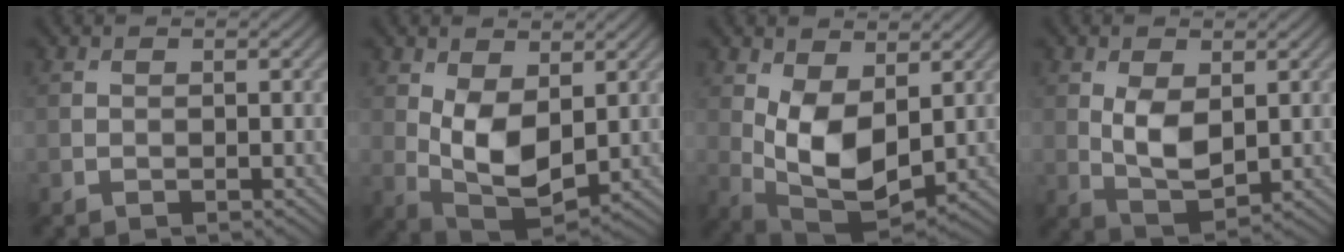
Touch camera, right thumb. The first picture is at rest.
{"total": 7.3, "force": [0.8, 4.1, 6.0], "torque": [-0.128, -0.005, 0.021]}
{"total": 8.2, "force": [1.1, 4.6, 6.7], "torque": [-0.151, -0.008, 0.026]}
{"total": 5.0, "force": [0.6, 2.8, 4.1], "torque": [-0.088, -0.010, 0.020]}